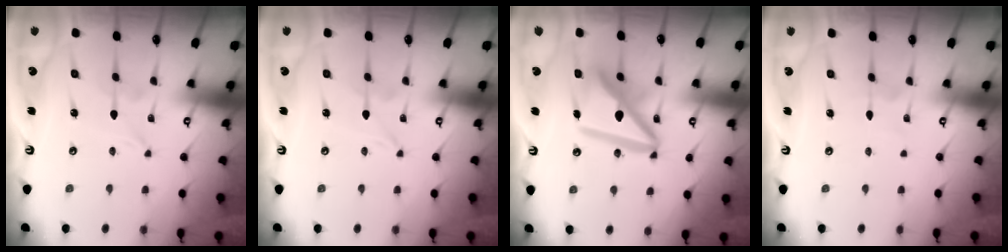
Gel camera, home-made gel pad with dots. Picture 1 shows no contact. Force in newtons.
{"total": 0.0}
{"total": 15.2, "press": 15.1, "slide": 1.9}
{"total": 1.9, "press": 1.9, "slide": 0.2}